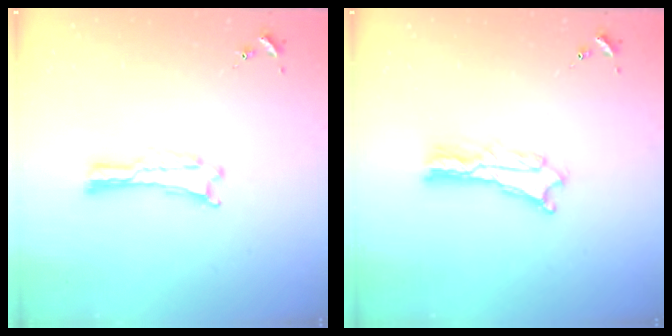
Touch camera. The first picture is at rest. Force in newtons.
{"total": 2.4, "press": 2.4, "slide": 0.2}